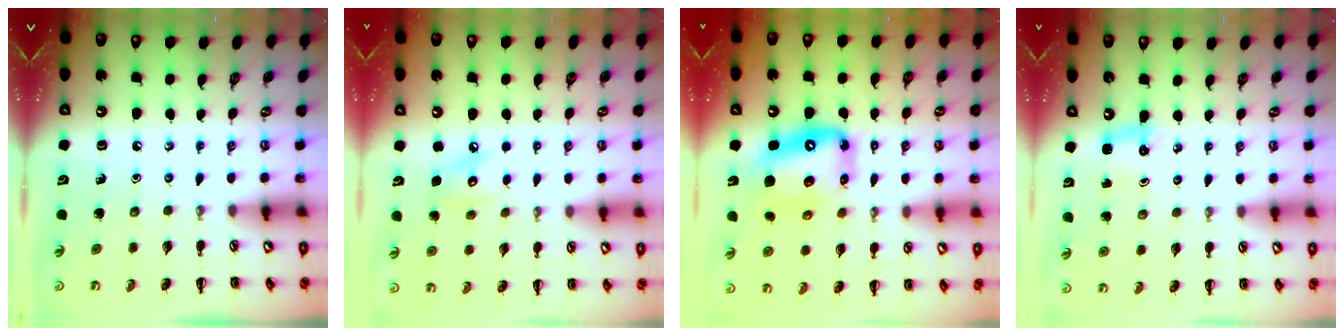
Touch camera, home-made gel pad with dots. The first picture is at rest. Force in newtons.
{"total": 6.7, "press": 6.6, "slide": 1.1}
{"total": 13.1, "press": 12.7, "slide": 3.3}
{"total": 2.6, "press": 2.5, "slide": 0.7}